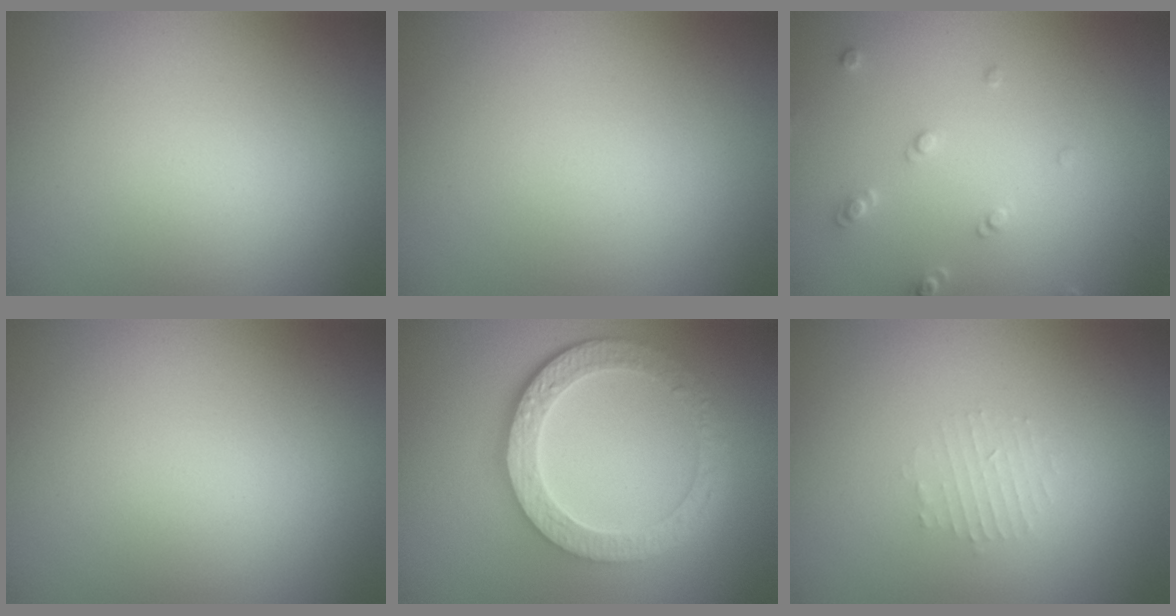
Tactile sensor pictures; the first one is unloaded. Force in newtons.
{"total": 0.0}
{"total": 1.6, "press": 1.5, "slide": 0.4}
{"total": 0.0}
{"total": 5.9, "press": 4.6, "slide": 3.7}
{"total": 1.2, "press": 1.1, "slide": 0.2}